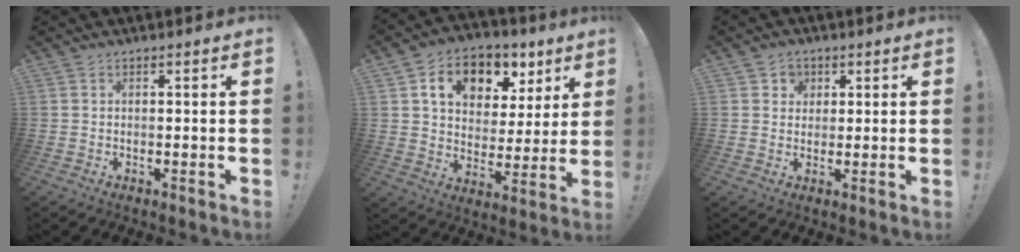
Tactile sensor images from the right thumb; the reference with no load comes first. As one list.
[{"total": 13.7, "force": [7.0, 9.3, 7.2], "torque": [-0.113, -0.029, 0.128]}, {"total": 3.8, "force": [1.5, 3.4, 0.7], "torque": [-0.003, -0.005, 0.026]}]